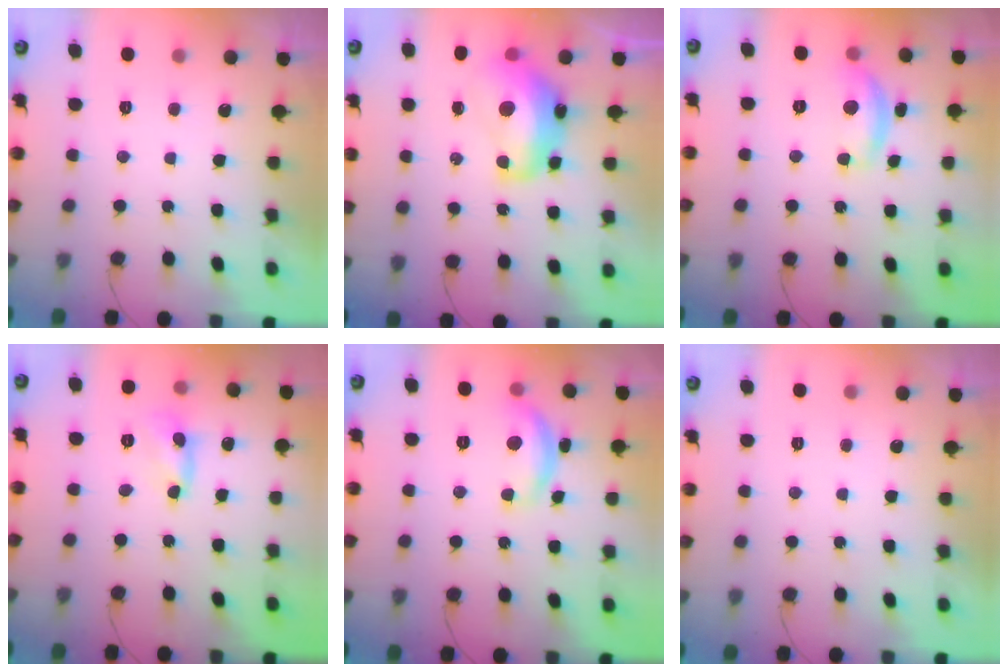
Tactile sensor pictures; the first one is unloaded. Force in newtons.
{"total": 14.3, "press": 14.2, "slide": 1.6}
{"total": 11.2, "press": 11.2, "slide": 0.8}
{"total": 2.7, "press": 2.7, "slide": 0.1}
{"total": 12.0, "press": 12.0, "slide": 0.6}
{"total": 0.0}